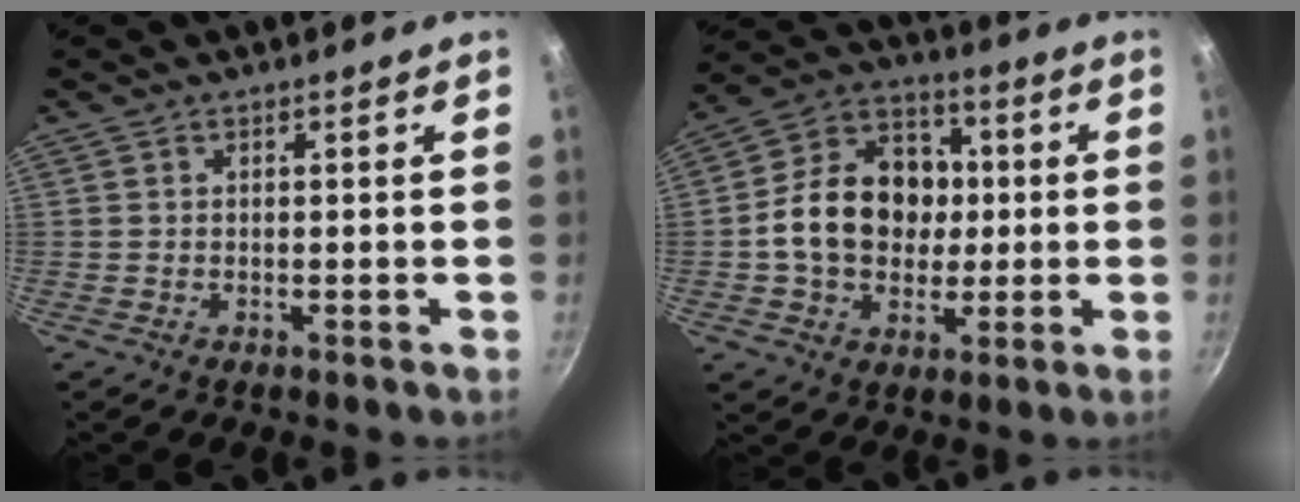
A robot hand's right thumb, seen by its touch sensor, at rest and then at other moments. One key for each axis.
{"total": 16.9, "fx": 0.0, "fy": 13.2, "fz": 10.5, "tx": -0.141, "ty": 0.028, "tz": -0.010}